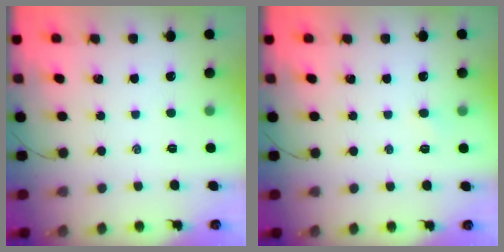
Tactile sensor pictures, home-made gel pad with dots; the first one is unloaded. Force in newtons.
{"total": 1.5, "press": 1.4, "slide": 0.6}